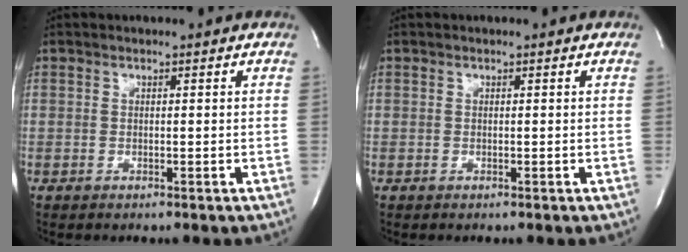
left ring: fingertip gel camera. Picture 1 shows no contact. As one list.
[{"total": 0.0}]